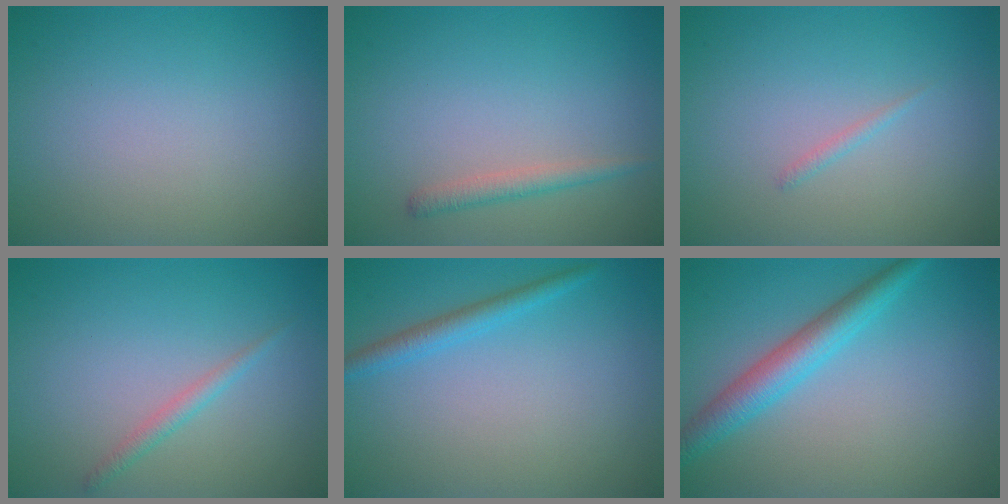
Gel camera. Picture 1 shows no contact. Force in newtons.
{"total": 1.5, "press": 1.5, "slide": 0.1}
{"total": 0.6, "press": 0.6, "slide": 0.1}
{"total": 1.2, "press": 1.2, "slide": 0.0}
{"total": 2.0, "press": 2.0, "slide": 0.1}
{"total": 3.9, "press": 3.8, "slide": 0.1}